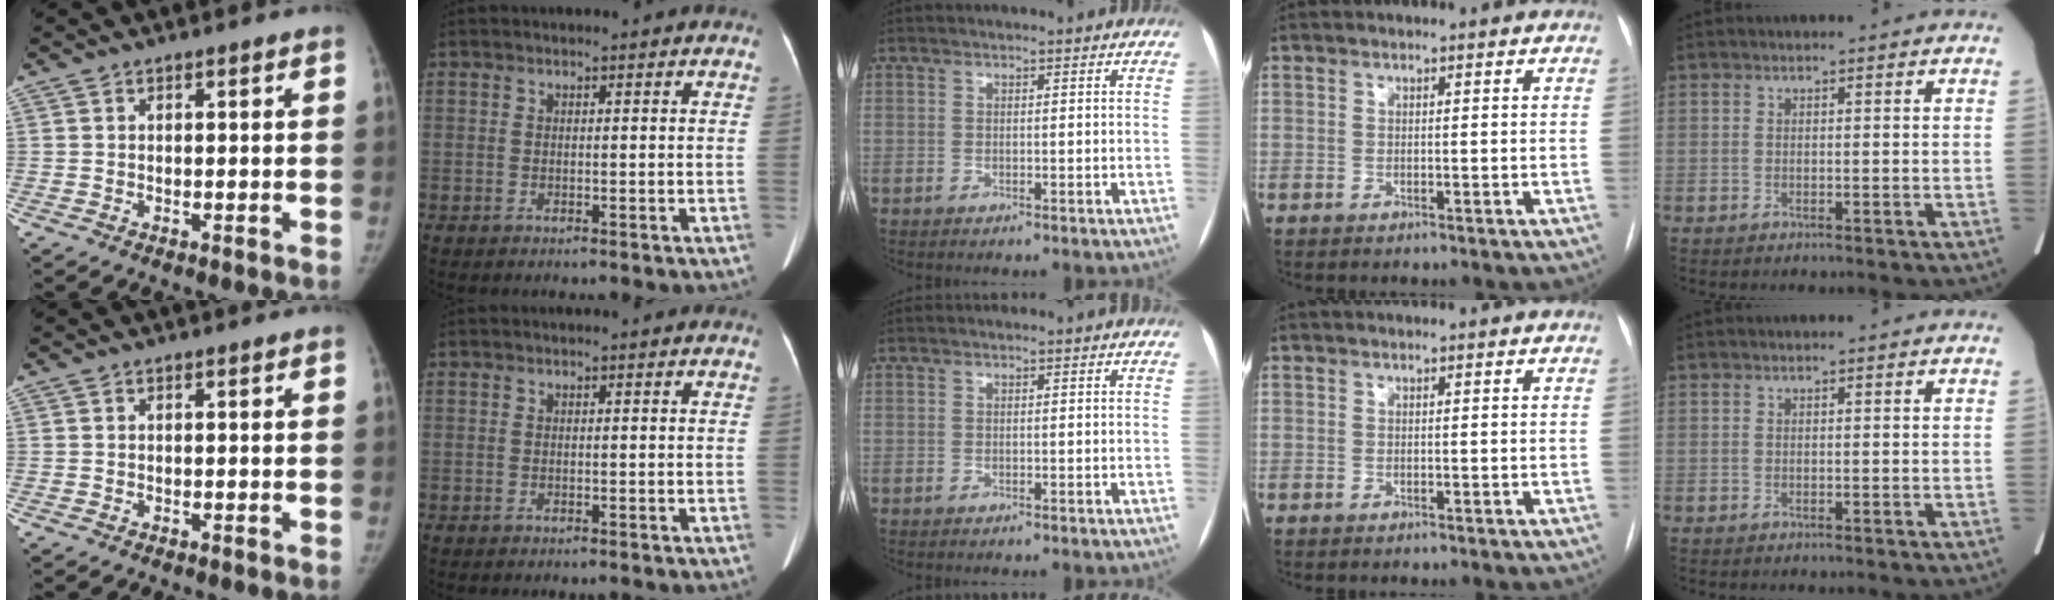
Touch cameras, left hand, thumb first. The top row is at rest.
{}